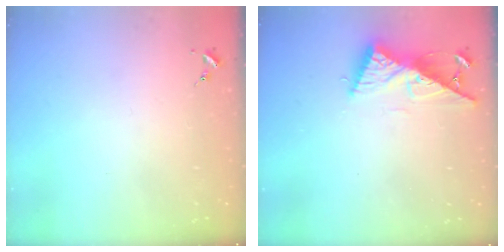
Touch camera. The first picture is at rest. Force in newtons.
{"total": 9.6, "press": 9.6, "slide": 0.2}